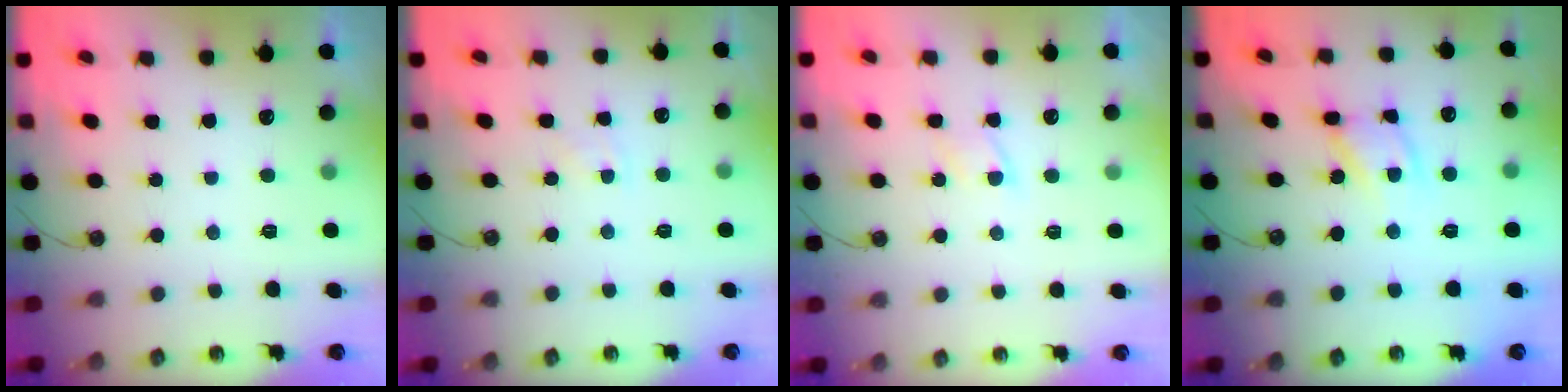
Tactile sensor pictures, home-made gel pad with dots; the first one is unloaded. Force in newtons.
{"total": 2.7, "press": 2.7, "slide": 0.4}
{"total": 4.4, "press": 4.3, "slide": 0.6}
{"total": 12.1, "press": 12.0, "slide": 1.3}